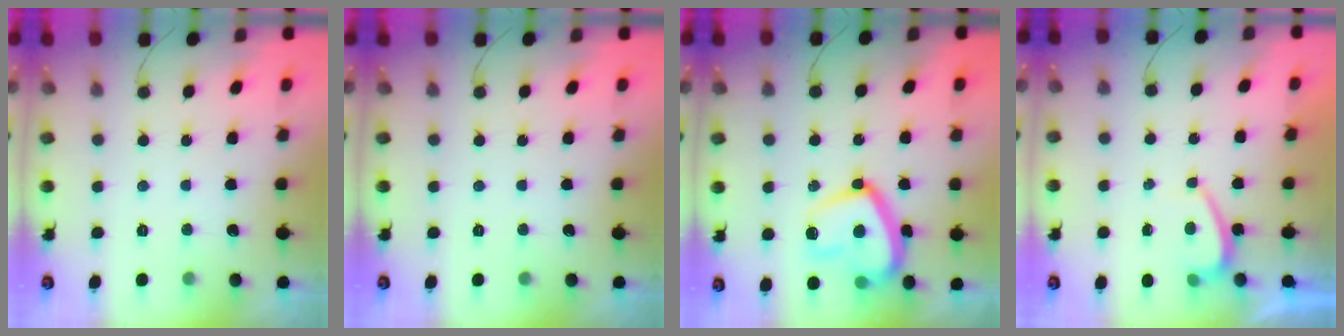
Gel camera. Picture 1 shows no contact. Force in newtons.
{"total": 0.0}
{"total": 15.5, "press": 15.5, "slide": 1.2}
{"total": 0.6, "press": 0.3, "slide": 0.5}